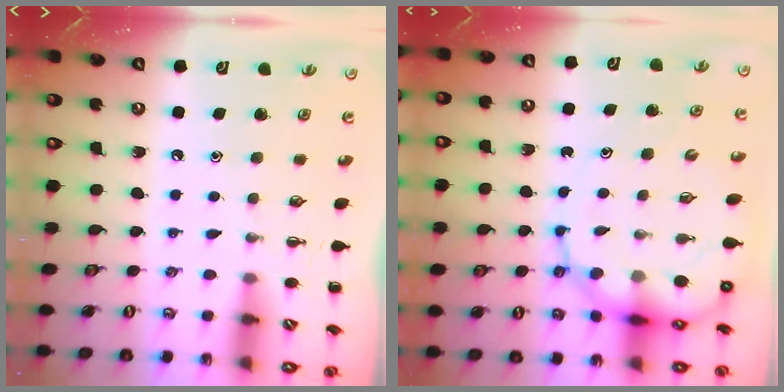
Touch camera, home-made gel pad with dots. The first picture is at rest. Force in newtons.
{"total": 13.5, "press": 12.9, "slide": 3.9}